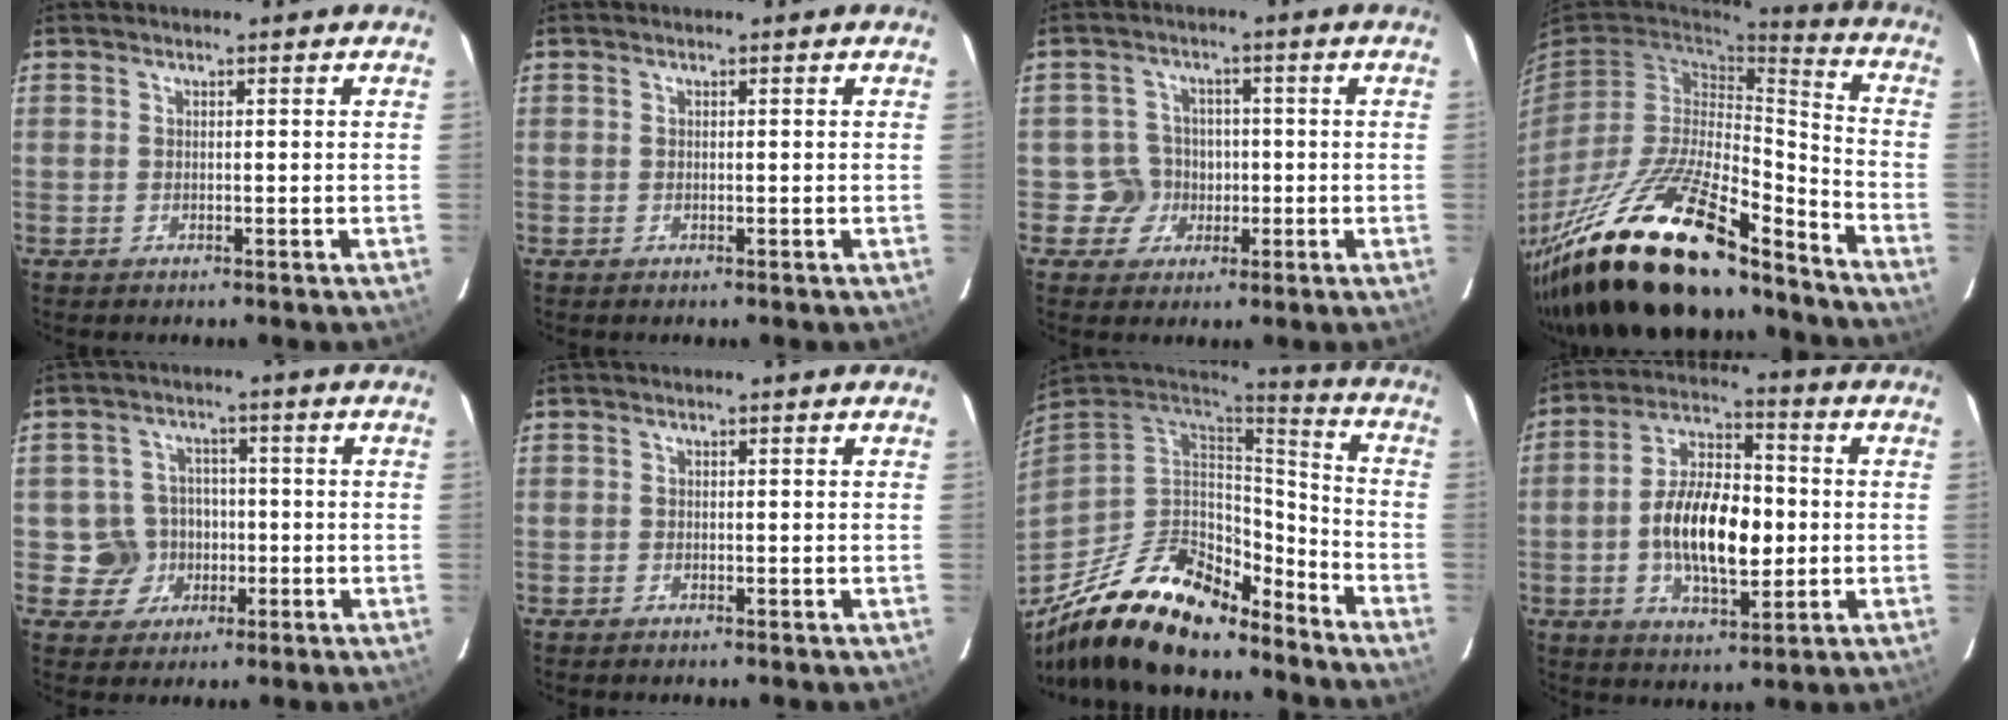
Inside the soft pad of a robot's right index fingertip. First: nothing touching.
{"total": 0.0}
{"total": 5.2, "force": [-1.1, 5.1, 0.2], "torque": [-0.004, 0.013, -0.018]}
{"total": 29.0, "force": [-20.9, 8.6, 18.1], "torque": [-0.346, -0.041, -0.350]}
{"total": 6.4, "force": [-1.4, 6.2, 0.9], "torque": [-0.030, 0.016, -0.015]}
{"total": 0.0}
{"total": 23.0, "force": [-16.7, 8.8, 13.1], "torque": [-0.260, -0.024, -0.281]}
{"total": 14.8, "force": [-1.8, 7.0, 12.9], "torque": [-0.237, 0.012, -0.031]}